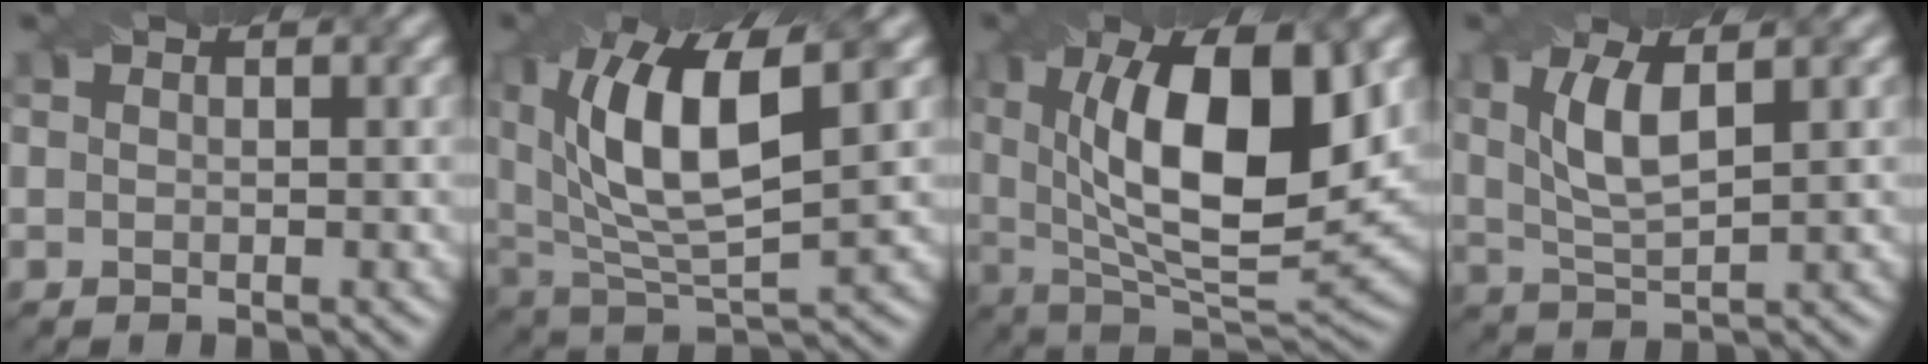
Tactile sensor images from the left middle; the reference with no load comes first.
{"total": 10.8, "force": [3.1, 4.3, 9.4], "torque": [-0.172, 0.013, 0.064]}
{"total": 13.0, "force": [2.3, 4.8, 11.8], "torque": [-0.177, 0.001, 0.045]}
{"total": 4.6, "force": [1.0, 1.4, 4.2], "torque": [-0.089, 0.005, 0.036]}